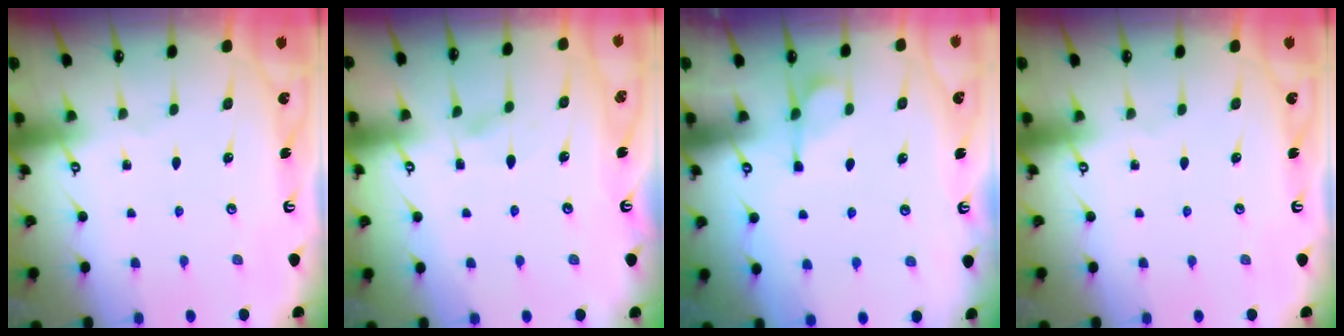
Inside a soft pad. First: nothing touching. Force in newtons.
{"total": 4.5, "press": 4.5, "slide": 0.4}
{"total": 1.9, "press": 1.6, "slide": 1.1}
{"total": 0.0}